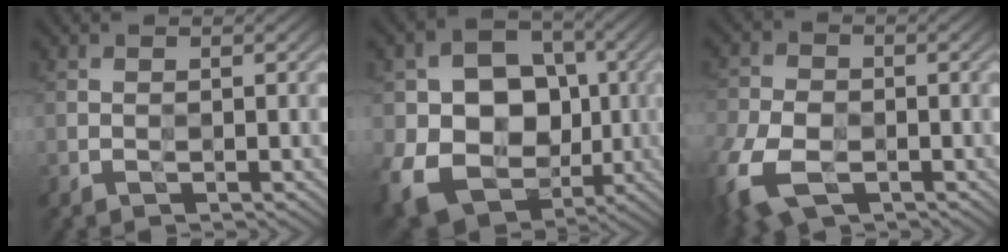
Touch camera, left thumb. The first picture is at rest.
{"total": 15.8, "force": [-2.3, 12.9, 8.8], "torque": [-0.180, -0.030, -0.044]}
{"total": 11.5, "force": [-5.4, 7.0, 7.4], "torque": [-0.202, -0.047, -0.091]}